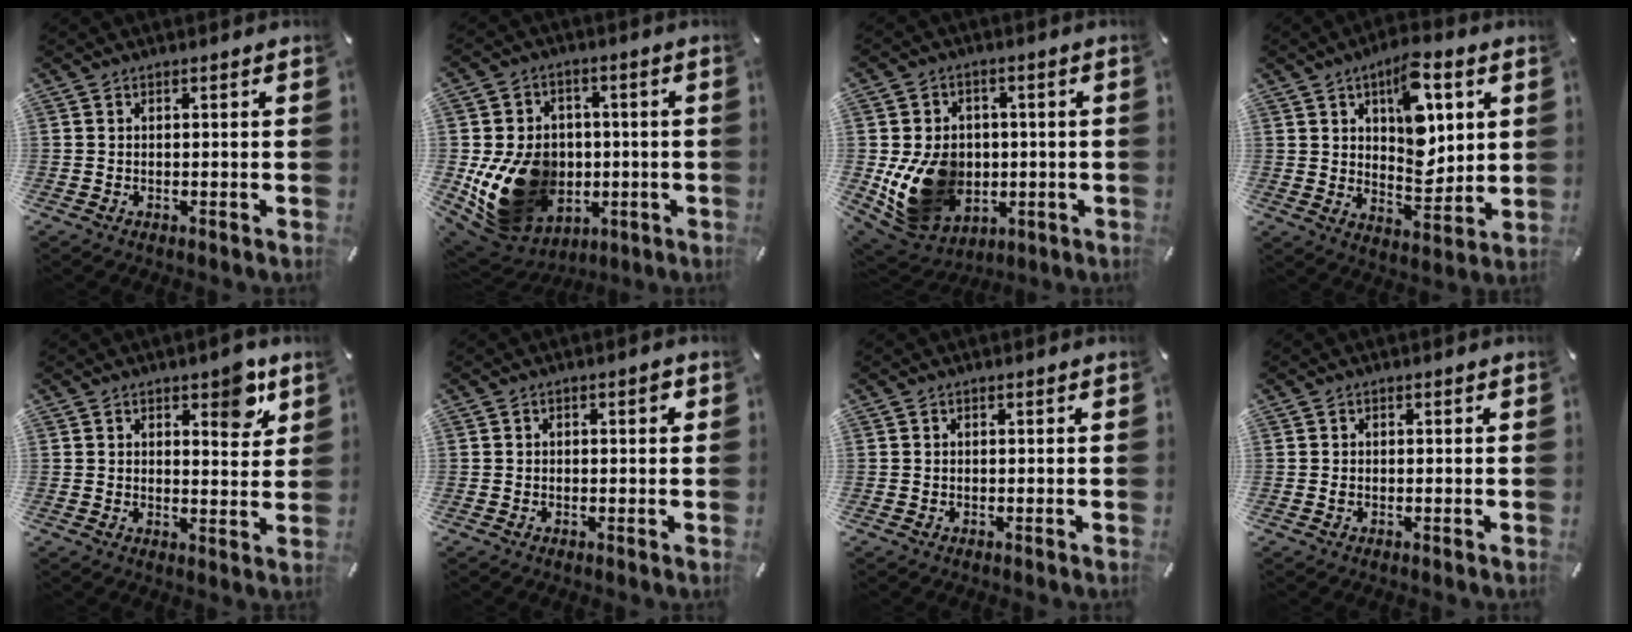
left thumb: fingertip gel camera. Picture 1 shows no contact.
{"total": 18.0, "force": [-2.7, 14.8, 9.9], "torque": [-0.194, 0.006, -0.032]}
{"total": 15.4, "force": [-1.9, 12.8, 8.3], "torque": [-0.168, 0.003, -0.025]}
{"total": 13.9, "force": [5.1, 8.2, 10.0], "torque": [-0.124, -0.022, 0.087]}
{"total": 7.2, "force": [4.2, 3.6, 4.6], "torque": [-0.037, -0.024, 0.064]}
{"total": 1.2, "force": [0.1, 0.6, 1.0], "torque": [-0.020, 0.004, 0.000]}
{"total": 0.0}
{"total": 0.7, "force": [-0.1, 0.5, 0.5], "torque": [-0.009, 0.001, -0.003]}